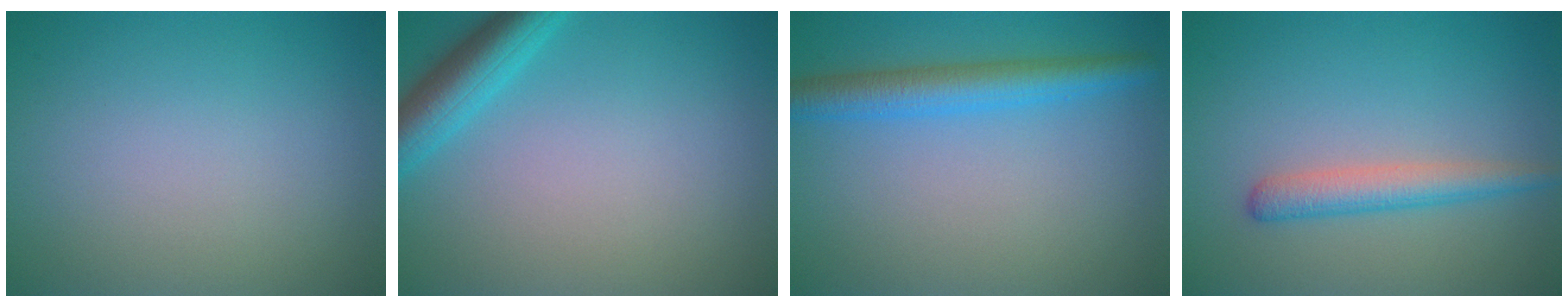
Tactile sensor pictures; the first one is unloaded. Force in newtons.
{"total": 4.0, "press": 4.0, "slide": 0.2}
{"total": 3.9, "press": 3.9, "slide": 0.2}
{"total": 2.8, "press": 2.8, "slide": 0.1}